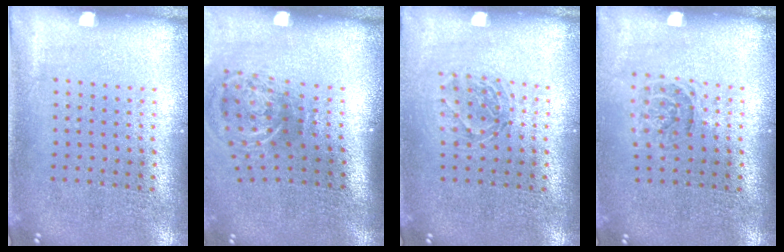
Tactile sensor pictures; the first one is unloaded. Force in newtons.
{"total": 2.1, "press": 1.3, "slide": 1.7}
{"total": 1.3, "press": 1.1, "slide": 0.8}
{"total": 1.1, "press": 1.0, "slide": 0.4}